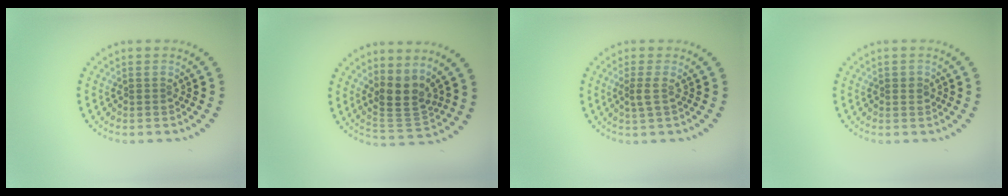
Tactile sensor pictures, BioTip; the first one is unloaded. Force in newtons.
{"total": 4.0, "press": 3.3, "slide": 2.1}
{"total": 1.2, "press": 1.0, "slide": 0.6}
{"total": 1.0, "press": 0.9, "slide": 0.3}